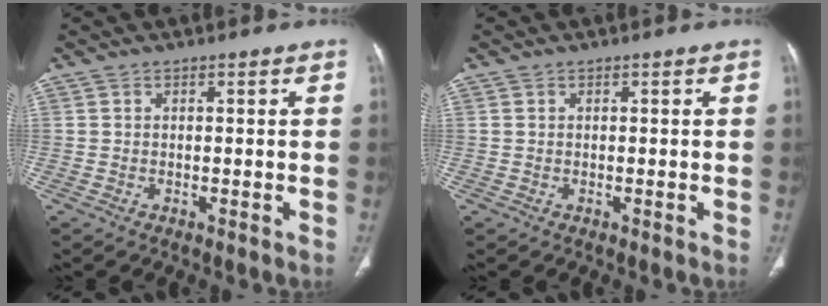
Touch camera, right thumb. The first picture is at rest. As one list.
[{"total": 0.0}]